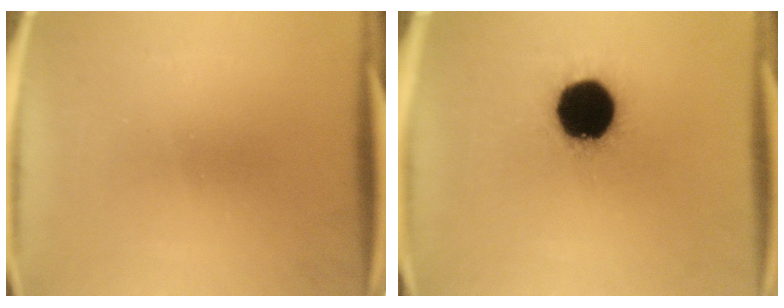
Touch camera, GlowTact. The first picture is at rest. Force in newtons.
{"total": 19.9}